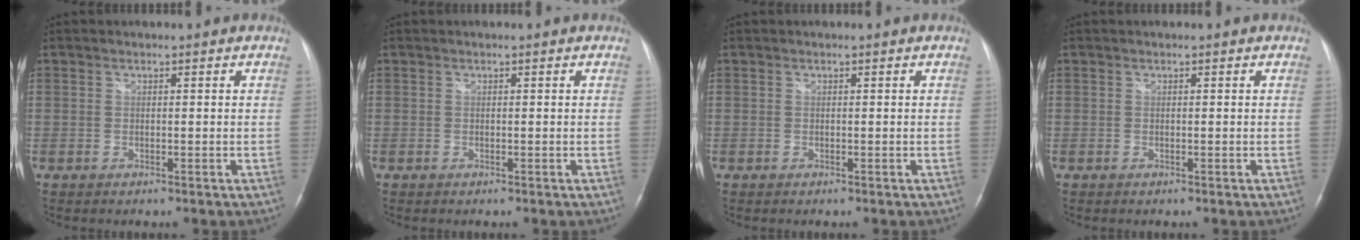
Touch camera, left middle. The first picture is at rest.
{"total": 0.0}
{"total": 0.0}
{"total": 0.0}